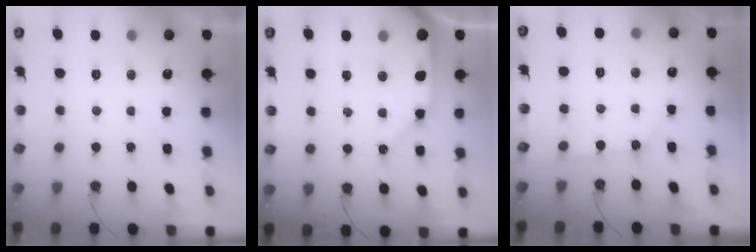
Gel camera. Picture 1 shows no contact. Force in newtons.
{"total": 13.1, "press": 13.0, "slide": 1.6}
{"total": 1.6, "press": 1.6, "slide": 0.3}